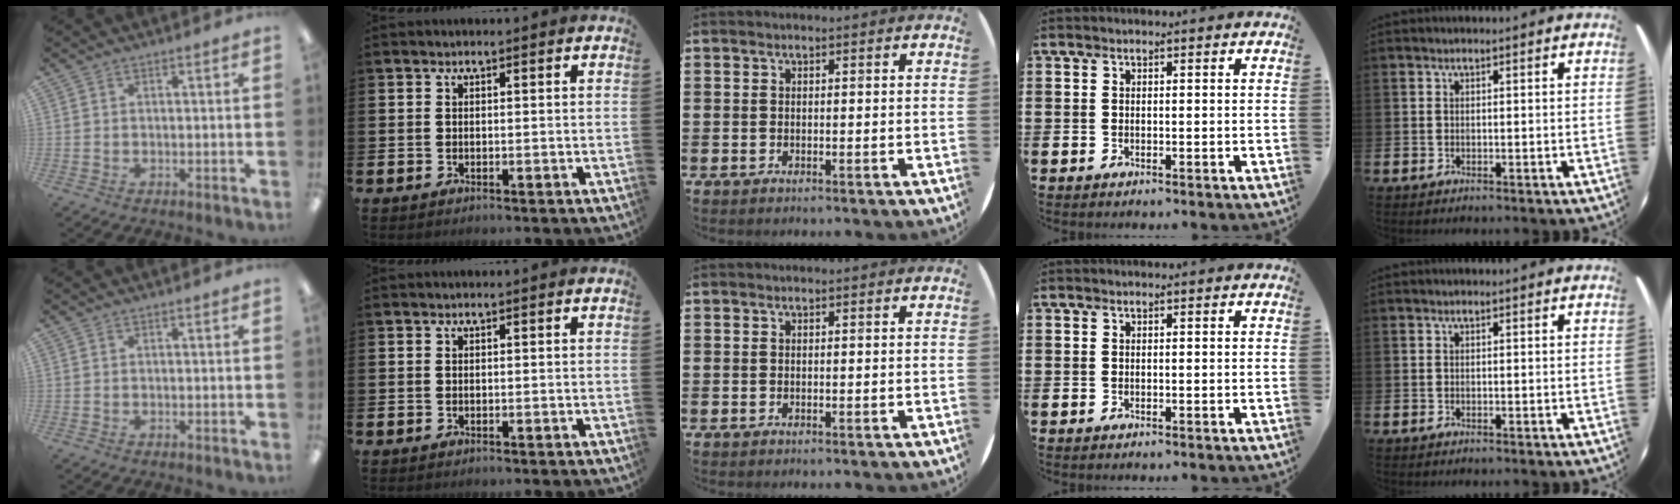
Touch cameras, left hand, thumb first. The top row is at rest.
{}